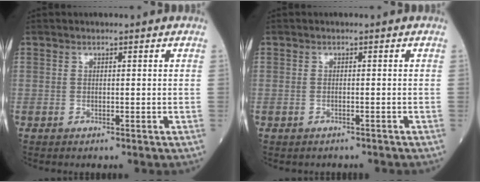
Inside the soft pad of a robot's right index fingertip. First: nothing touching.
{"total": 1.6, "force": [-1.3, 0.9, 0.0], "torque": [-0.002, 0.001, -0.020]}